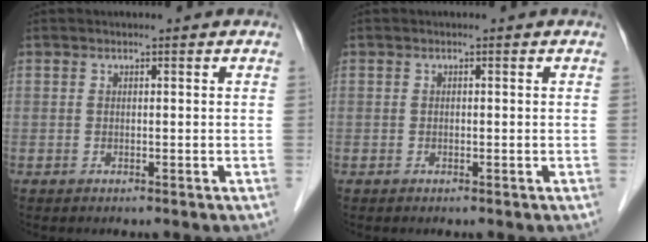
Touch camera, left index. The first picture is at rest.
{"total": 0.6, "force": [-0.6, 0.1, 0.1], "torque": [0.001, -0.005, -0.011]}